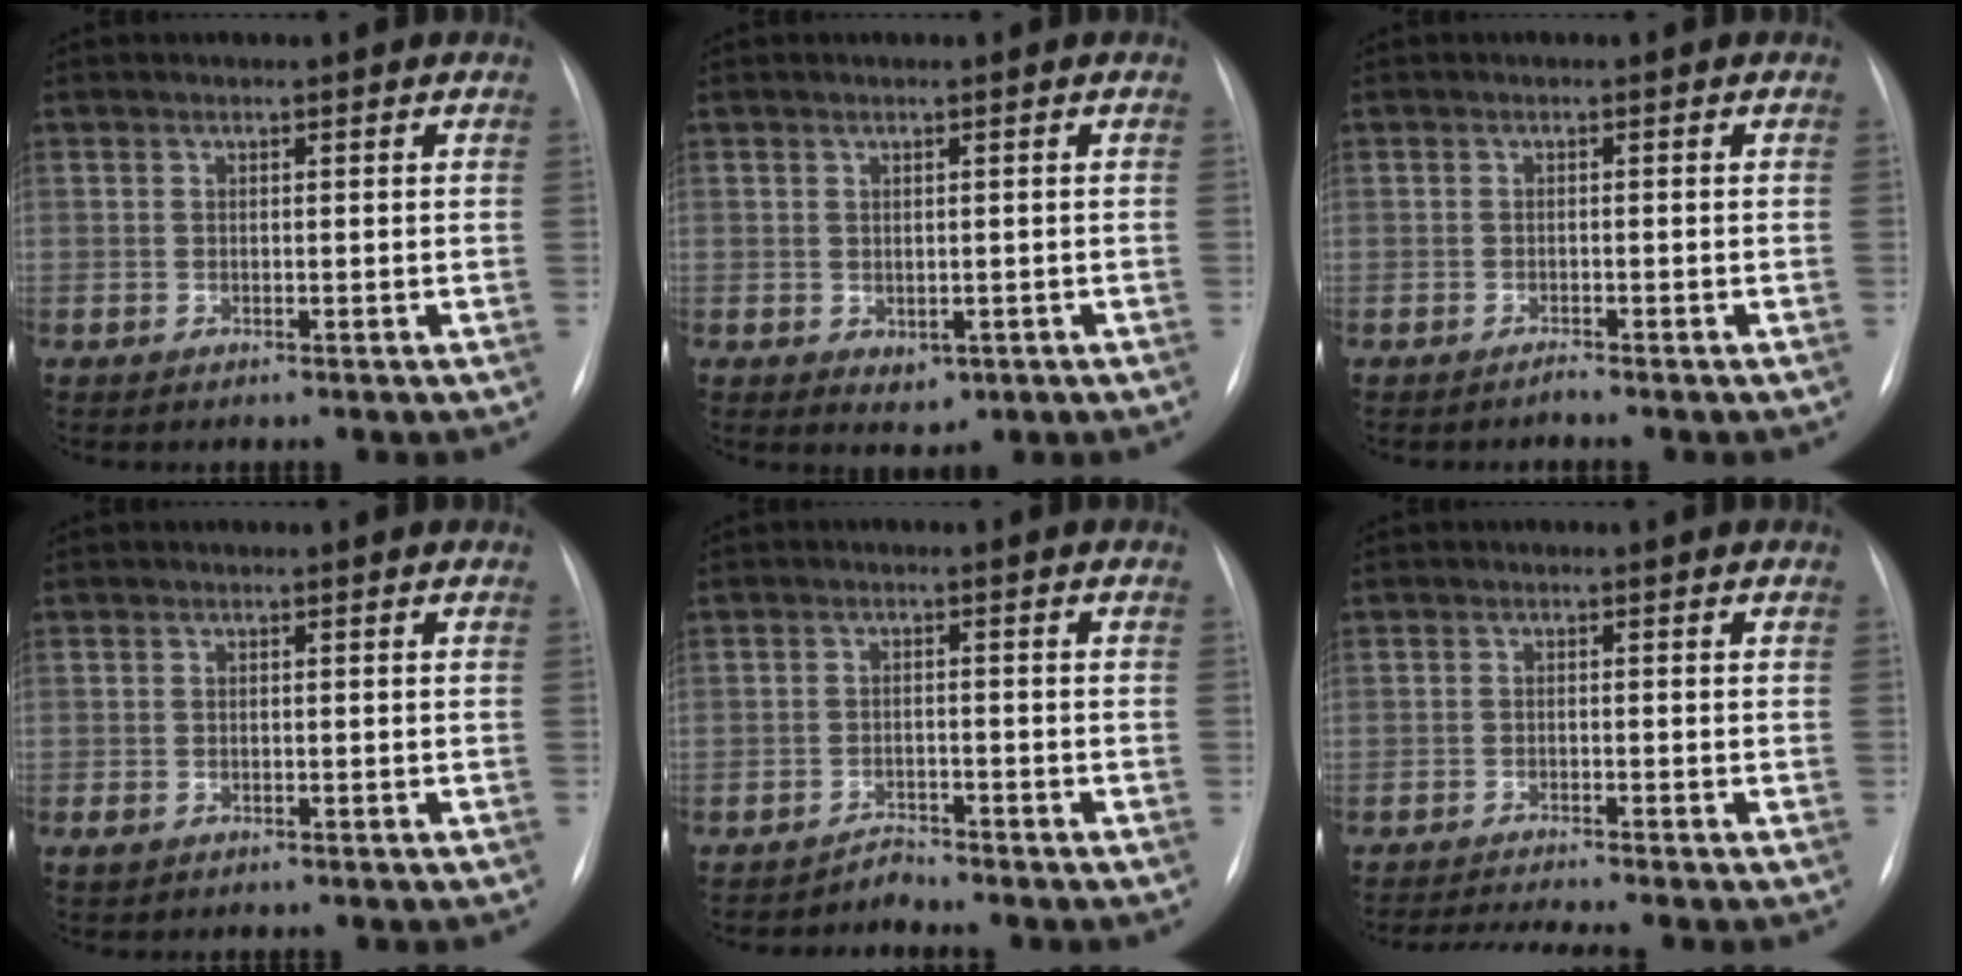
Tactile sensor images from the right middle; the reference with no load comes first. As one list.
[{"total": 2.5, "force": [-0.7, 1.8, 1.5], "torque": [-0.018, -0.002, 0.003]}, {"total": 0.7, "force": [-0.7, 0.0, 0.1], "torque": [-0.006, -0.002, -0.011]}, {"total": 1.0, "force": [-0.4, 0.8, 0.5], "torque": [-0.007, 0.002, 0.001]}, {"total": 1.9, "force": [-1.9, 0.1, -0.5], "torque": [0.014, -0.008, -0.030]}, {"total": 5.0, "force": [-4.4, -1.3, 1.9], "torque": [-0.032, -0.015, -0.072]}]